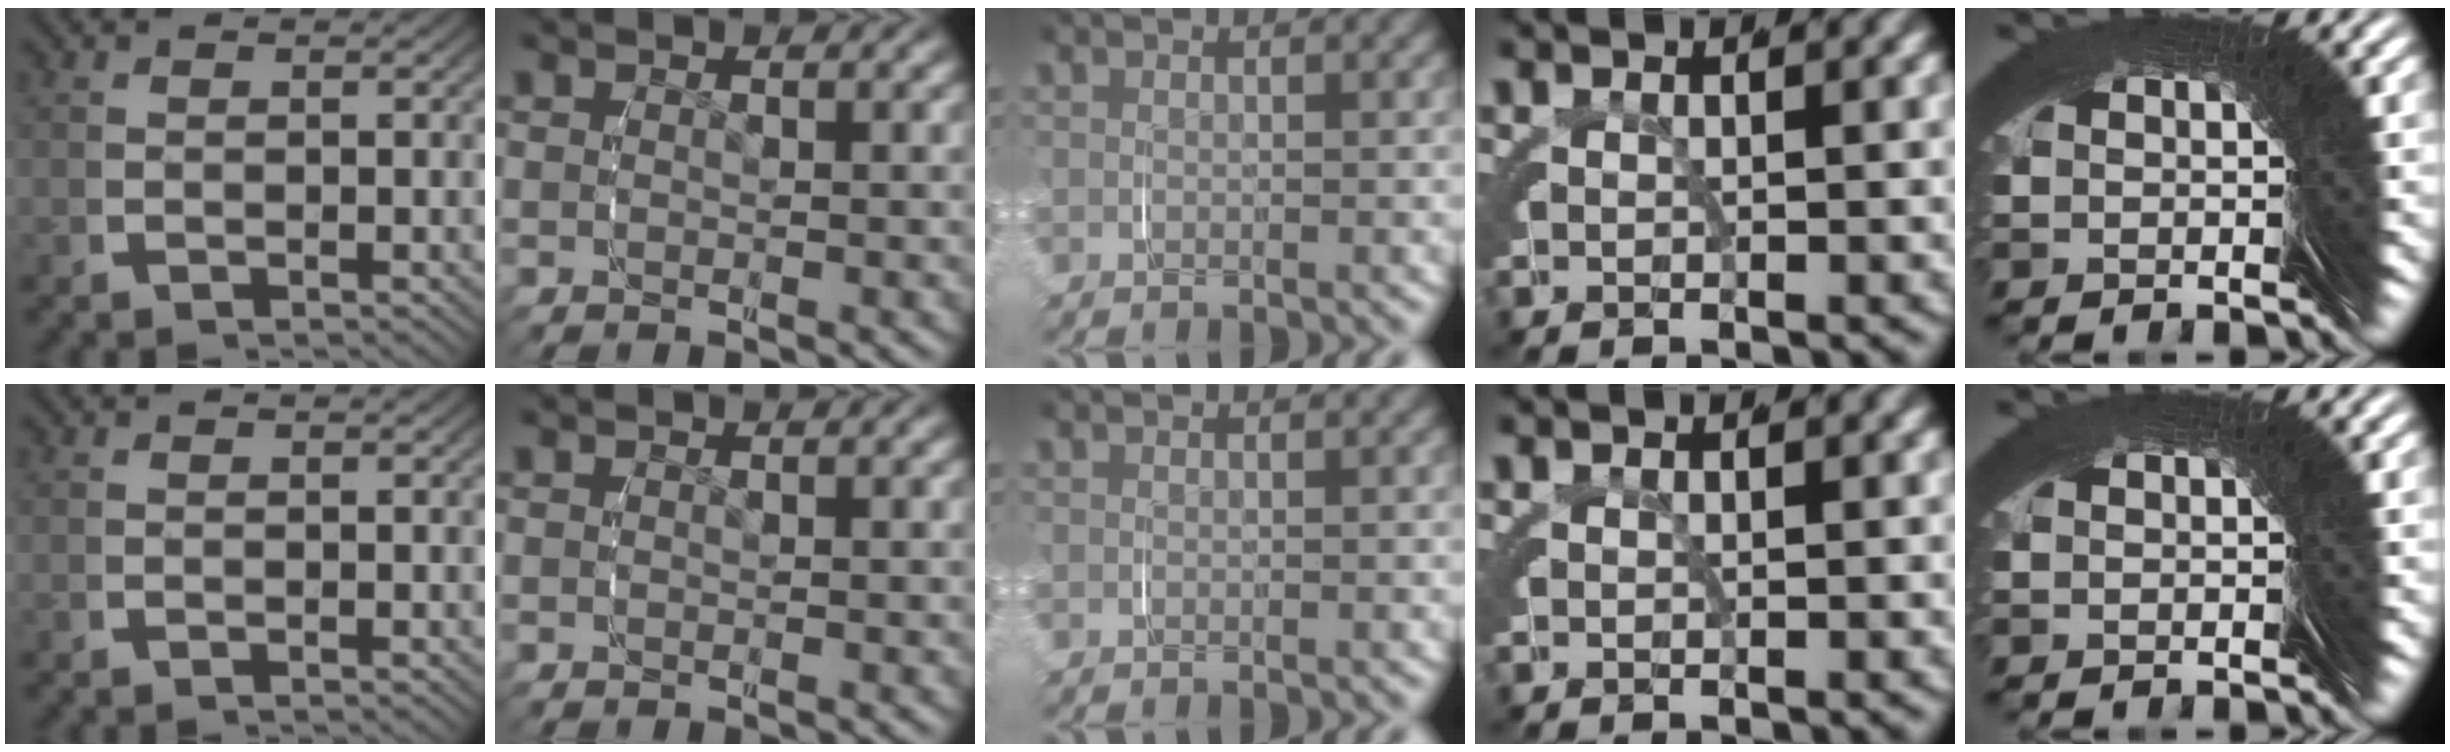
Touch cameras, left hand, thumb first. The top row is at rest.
{}